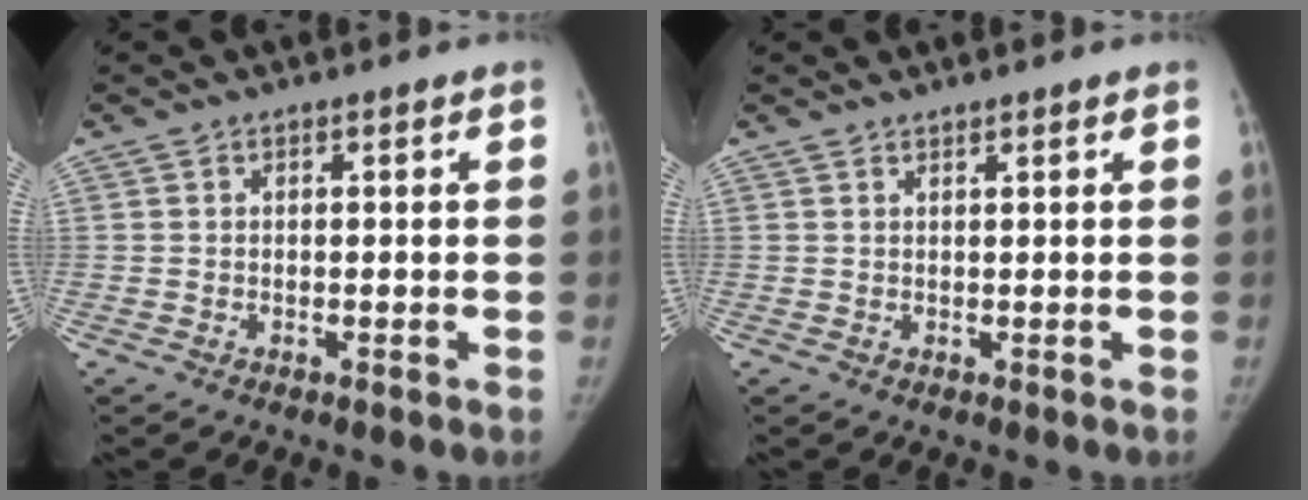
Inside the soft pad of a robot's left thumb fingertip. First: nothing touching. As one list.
[{"total": 0.8, "force": [0.7, 0.0, 0.3], "torque": [-0.006, -0.004, 0.014]}]